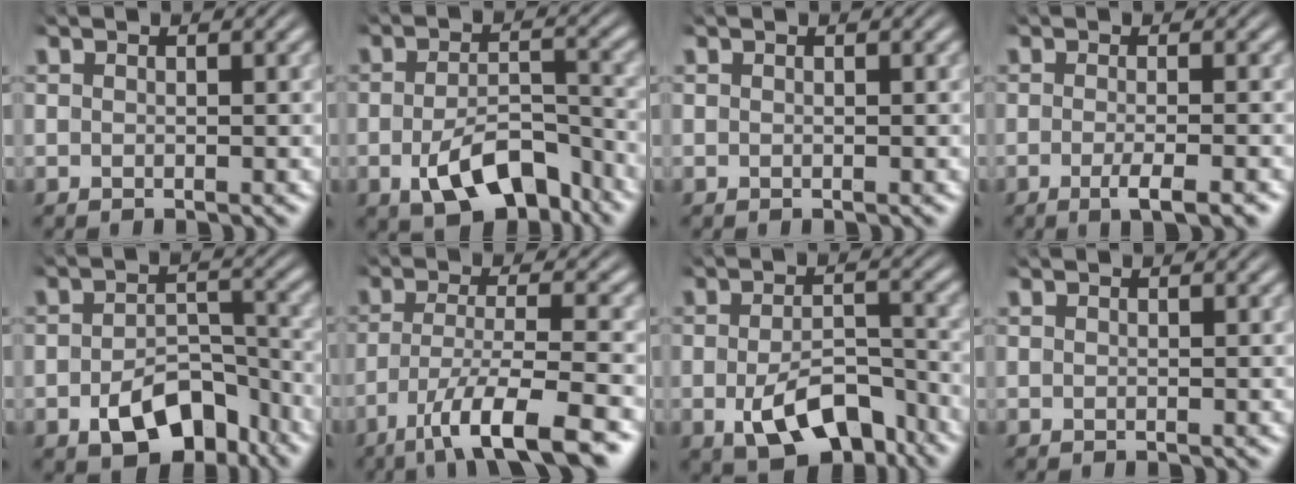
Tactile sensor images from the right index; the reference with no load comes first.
{"total": 6.3, "force": [-3.9, 2.6, 4.2], "torque": [-0.063, -0.021, -0.054]}
{"total": 0.0}
{"total": 3.2, "force": [-2.0, 0.5, 2.4], "torque": [-0.047, -0.011, -0.031]}
{"total": 6.4, "force": [-4.1, 3.4, 3.5], "torque": [-0.042, -0.011, -0.060]}
{"total": 8.7, "force": [-5.0, 2.3, 6.7], "torque": [-0.112, -0.033, -0.061]}
{"total": 6.8, "force": [-4.1, 3.2, 4.4], "torque": [-0.065, -0.026, -0.054]}
{"total": 0.0}